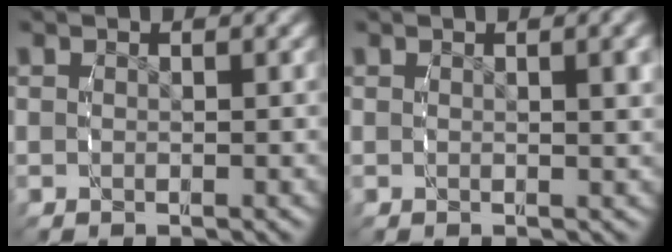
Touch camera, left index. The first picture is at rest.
{"total": 1.2, "force": [0.3, 0.0, 1.2], "torque": [-0.015, 0.000, 0.006]}